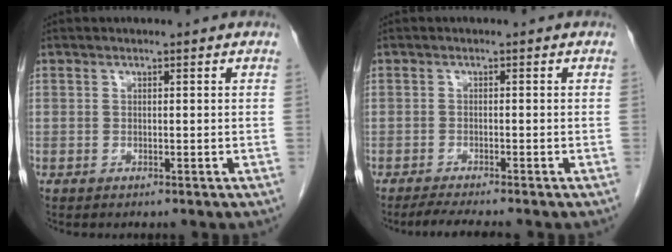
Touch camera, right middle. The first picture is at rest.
{"total": 3.7, "force": [-3.2, -0.3, 1.8], "torque": [-0.035, -0.014, -0.054]}